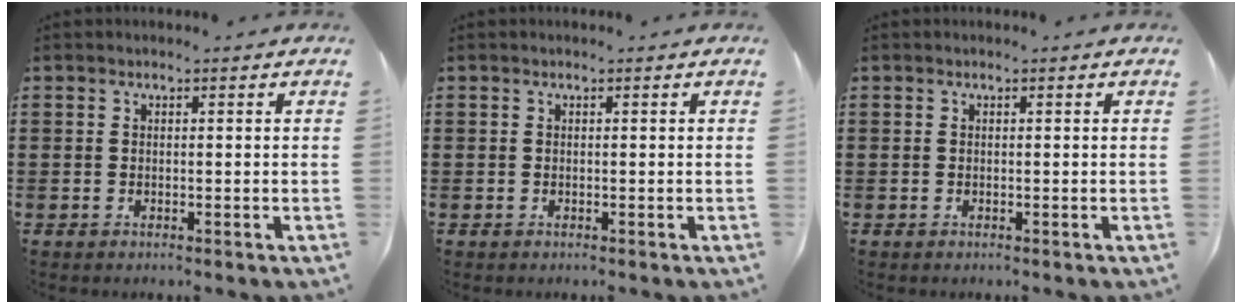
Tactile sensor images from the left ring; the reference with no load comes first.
{"total": 0.0}
{"total": 0.0}